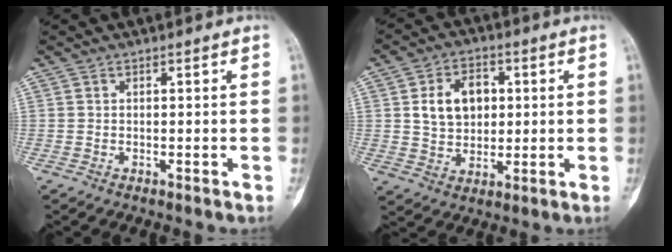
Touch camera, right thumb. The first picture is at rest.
{"total": 9.7, "force": [1.8, 7.1, 6.2], "torque": [-0.075, 0.001, 0.034]}